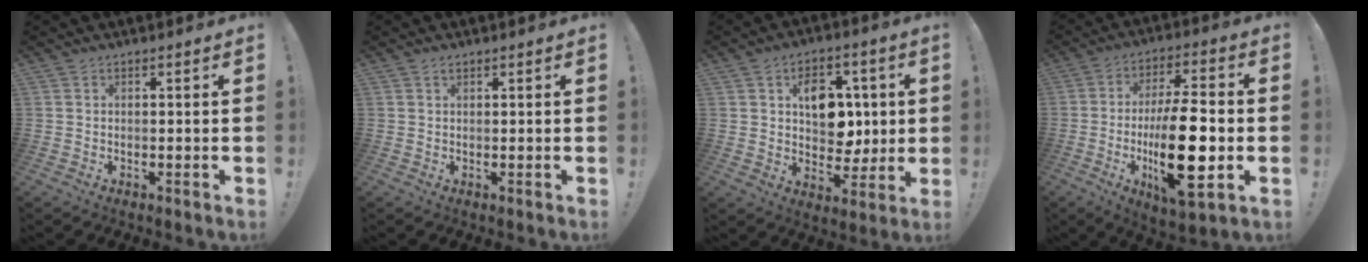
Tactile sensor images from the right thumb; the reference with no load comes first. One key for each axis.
{"total": 0.9, "fx": 0.6, "fy": 0.4, "fz": 0.4, "tx": -0.006, "ty": -0.001, "tz": 0.011}
{"total": 12.3, "fx": 2.8, "fy": 9.6, "fz": 7.3, "tx": -0.088, "ty": -0.008, "tz": 0.059}
{"total": 21.9, "fx": -3.9, "fy": 7.3, "fz": 20.3, "tx": -0.358, "ty": 0.001, "tz": -0.064}